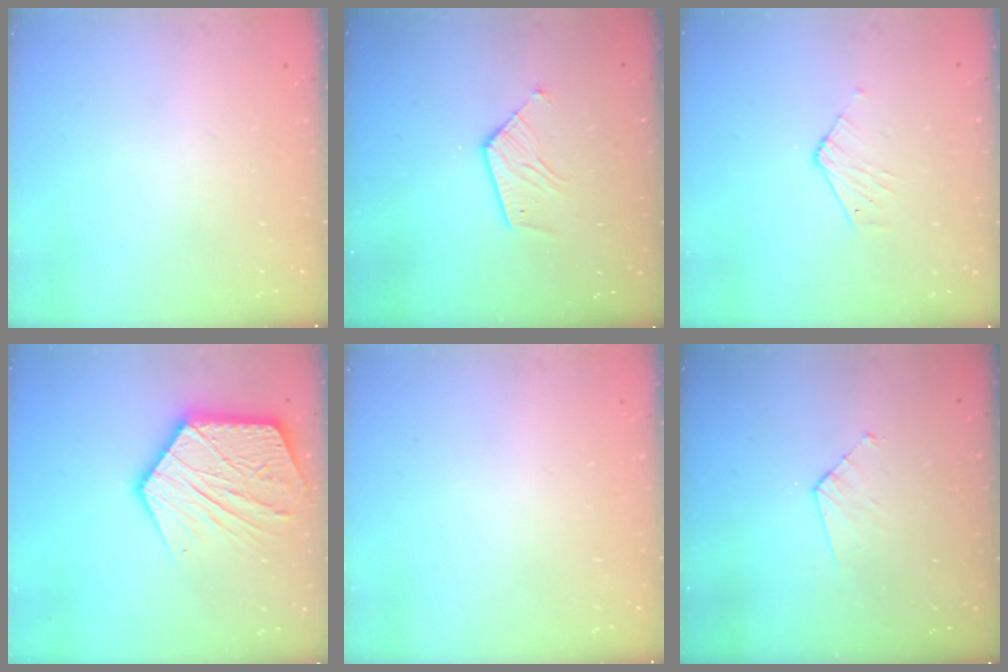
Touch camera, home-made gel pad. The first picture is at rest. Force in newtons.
{"total": 7.8, "press": 7.8, "slide": 0.3}
{"total": 3.6, "press": 3.6, "slide": 0.4}
{"total": 20.0, "press": 19.9, "slide": 1.8}
{"total": 0.0}
{"total": 3.9, "press": 3.9, "slide": 0.3}